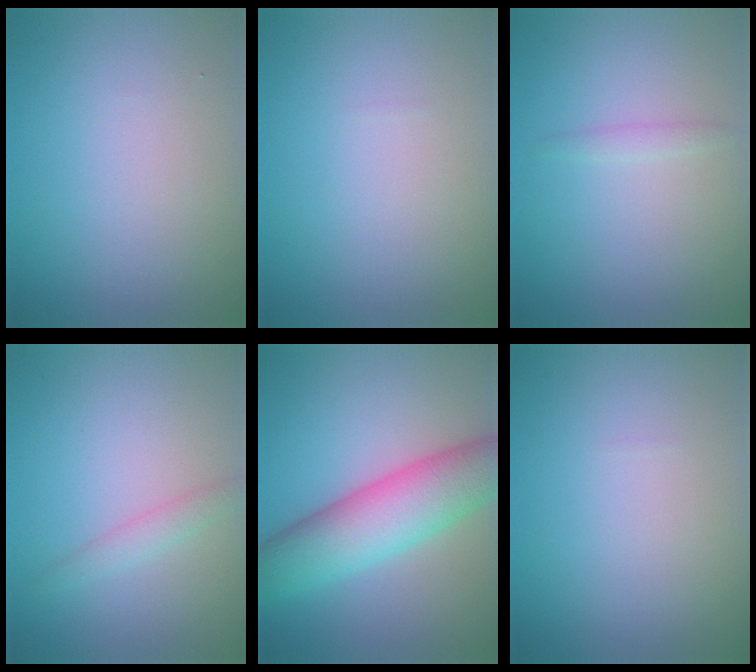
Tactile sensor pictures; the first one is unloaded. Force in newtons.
{"total": 0.0}
{"total": 0.8, "press": 0.8, "slide": 0.1}
{"total": 1.4, "press": 1.4, "slide": 0.0}
{"total": 8.7, "press": 8.7, "slide": 0.3}
{"total": 0.0}